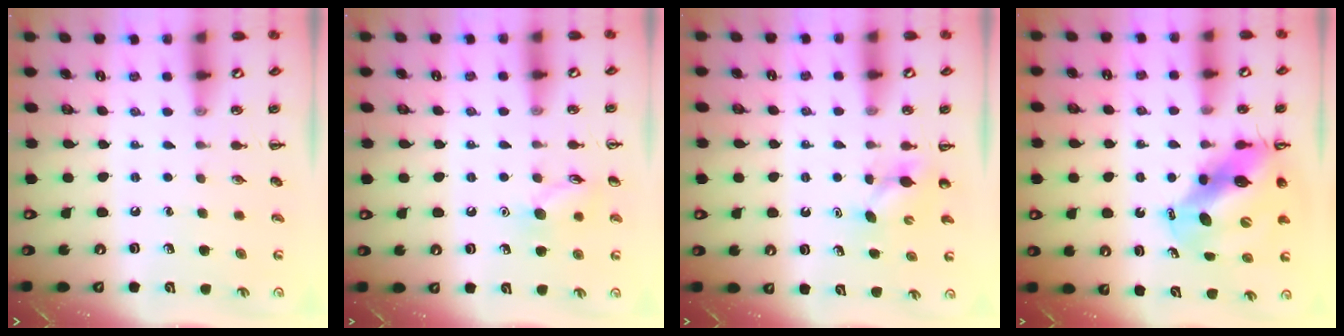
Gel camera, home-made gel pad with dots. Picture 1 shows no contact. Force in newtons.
{"total": 8.6, "press": 8.5, "slide": 0.8}
{"total": 3.8, "press": 3.6, "slide": 1.2}
{"total": 10.6, "press": 10.1, "slide": 3.1}